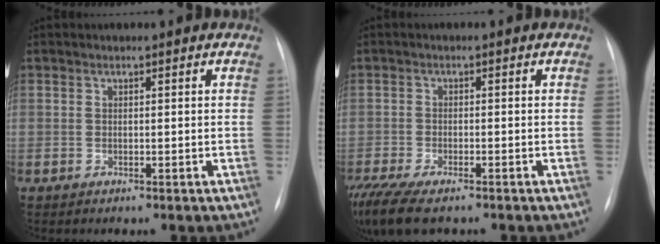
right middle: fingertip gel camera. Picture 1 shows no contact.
{"total": 10.8, "force": [-7.9, 3.4, 6.5], "torque": [-0.129, -0.017, -0.127]}